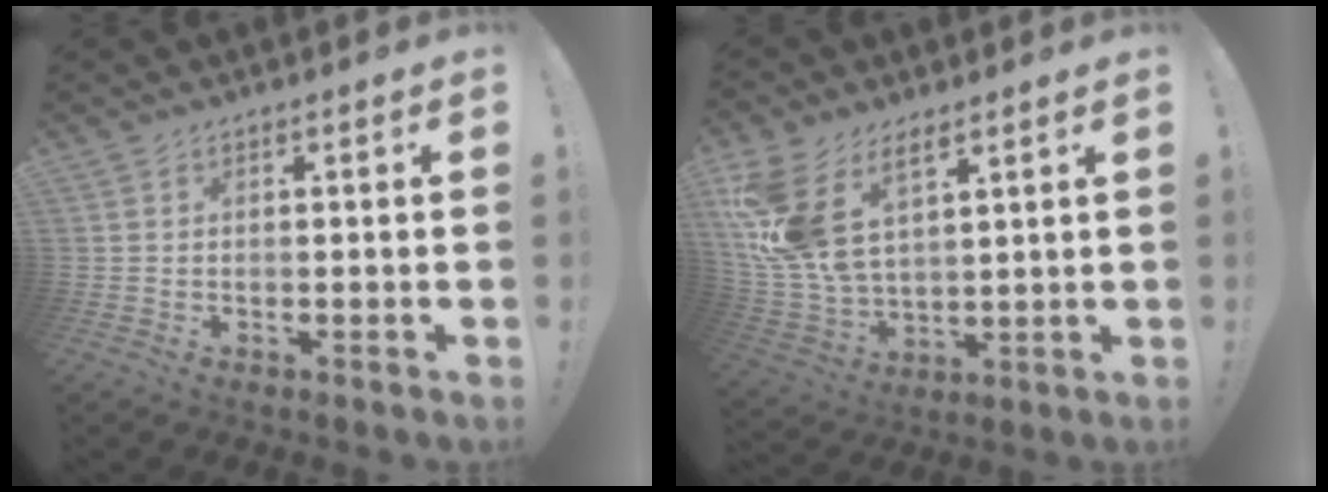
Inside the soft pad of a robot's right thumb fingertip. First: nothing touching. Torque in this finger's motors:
{"motor_torque": [2.33, 2.68, 0.85, 0.28, 0.47]}